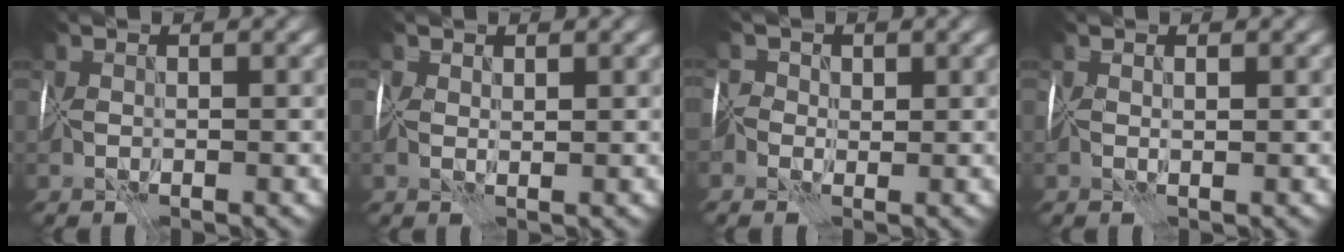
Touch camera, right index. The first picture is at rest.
{"total": 1.3, "force": [1.3, 0.1, 0.0], "torque": [-0.001, 0.012, 0.026]}
{"total": 2.0, "force": [-0.4, 1.9, 0.4], "torque": [0.006, 0.021, -0.017]}
{"total": 1.0, "force": [0.9, -0.5, -0.2], "torque": [0.003, 0.006, 0.021]}